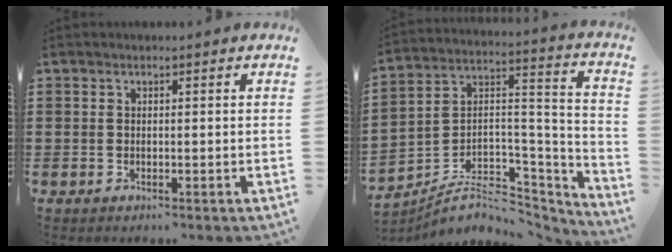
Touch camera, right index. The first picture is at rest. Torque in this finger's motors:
{"motor_torque": [-0.37, 0.21, -1.05, -0.21]}